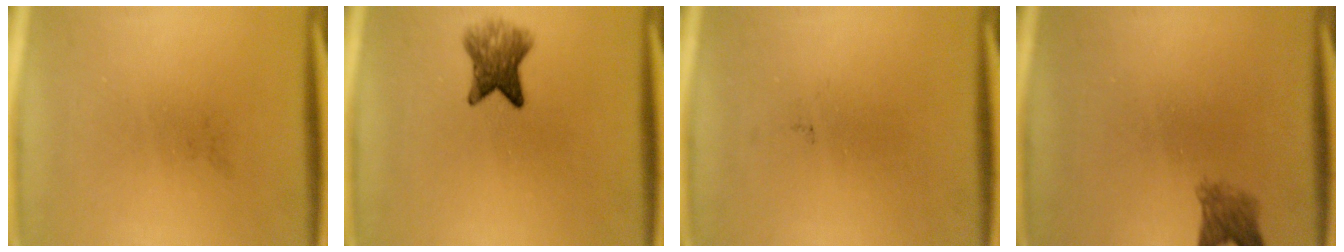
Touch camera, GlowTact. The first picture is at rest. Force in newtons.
{"total": 5.0}
{"total": 0.0}
{"total": 2.9}